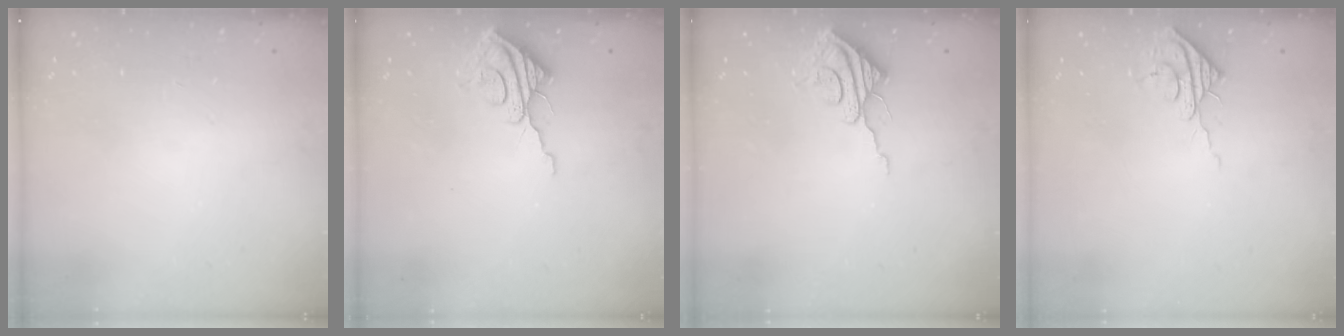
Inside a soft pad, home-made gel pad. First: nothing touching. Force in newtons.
{"total": 9.1, "press": 9.1, "slide": 0.7}
{"total": 8.6, "press": 8.5, "slide": 0.5}
{"total": 7.4, "press": 7.4, "slide": 0.7}